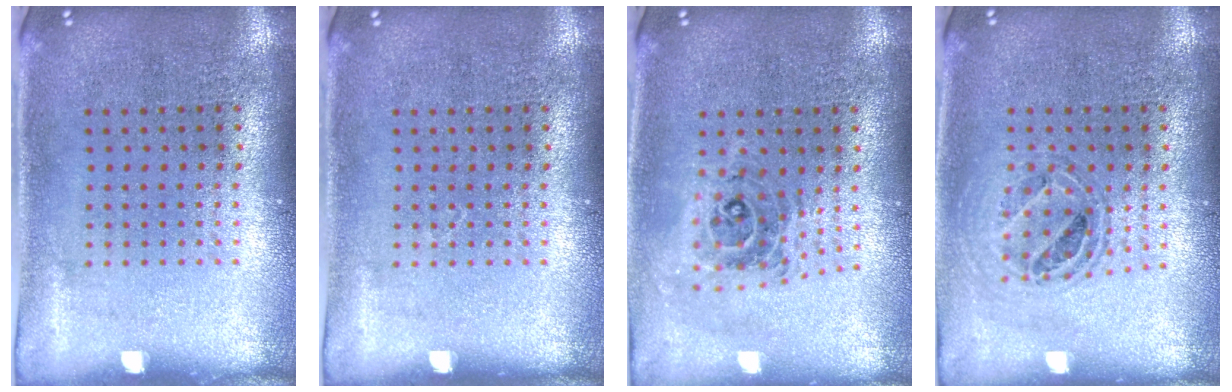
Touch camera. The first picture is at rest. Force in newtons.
{"total": 0.0}
{"total": 0.8, "press": 0.8, "slide": 0.1}
{"total": 0.8, "press": 0.8, "slide": 0.1}